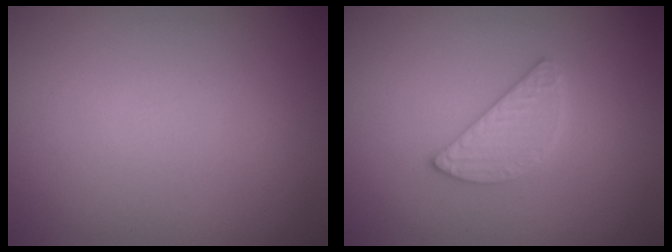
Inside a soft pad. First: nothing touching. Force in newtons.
{"total": 2.6, "press": 2.6, "slide": 0.3}